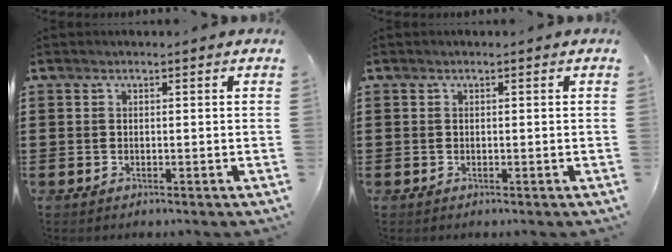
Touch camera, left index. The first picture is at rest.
{"total": 0.0}